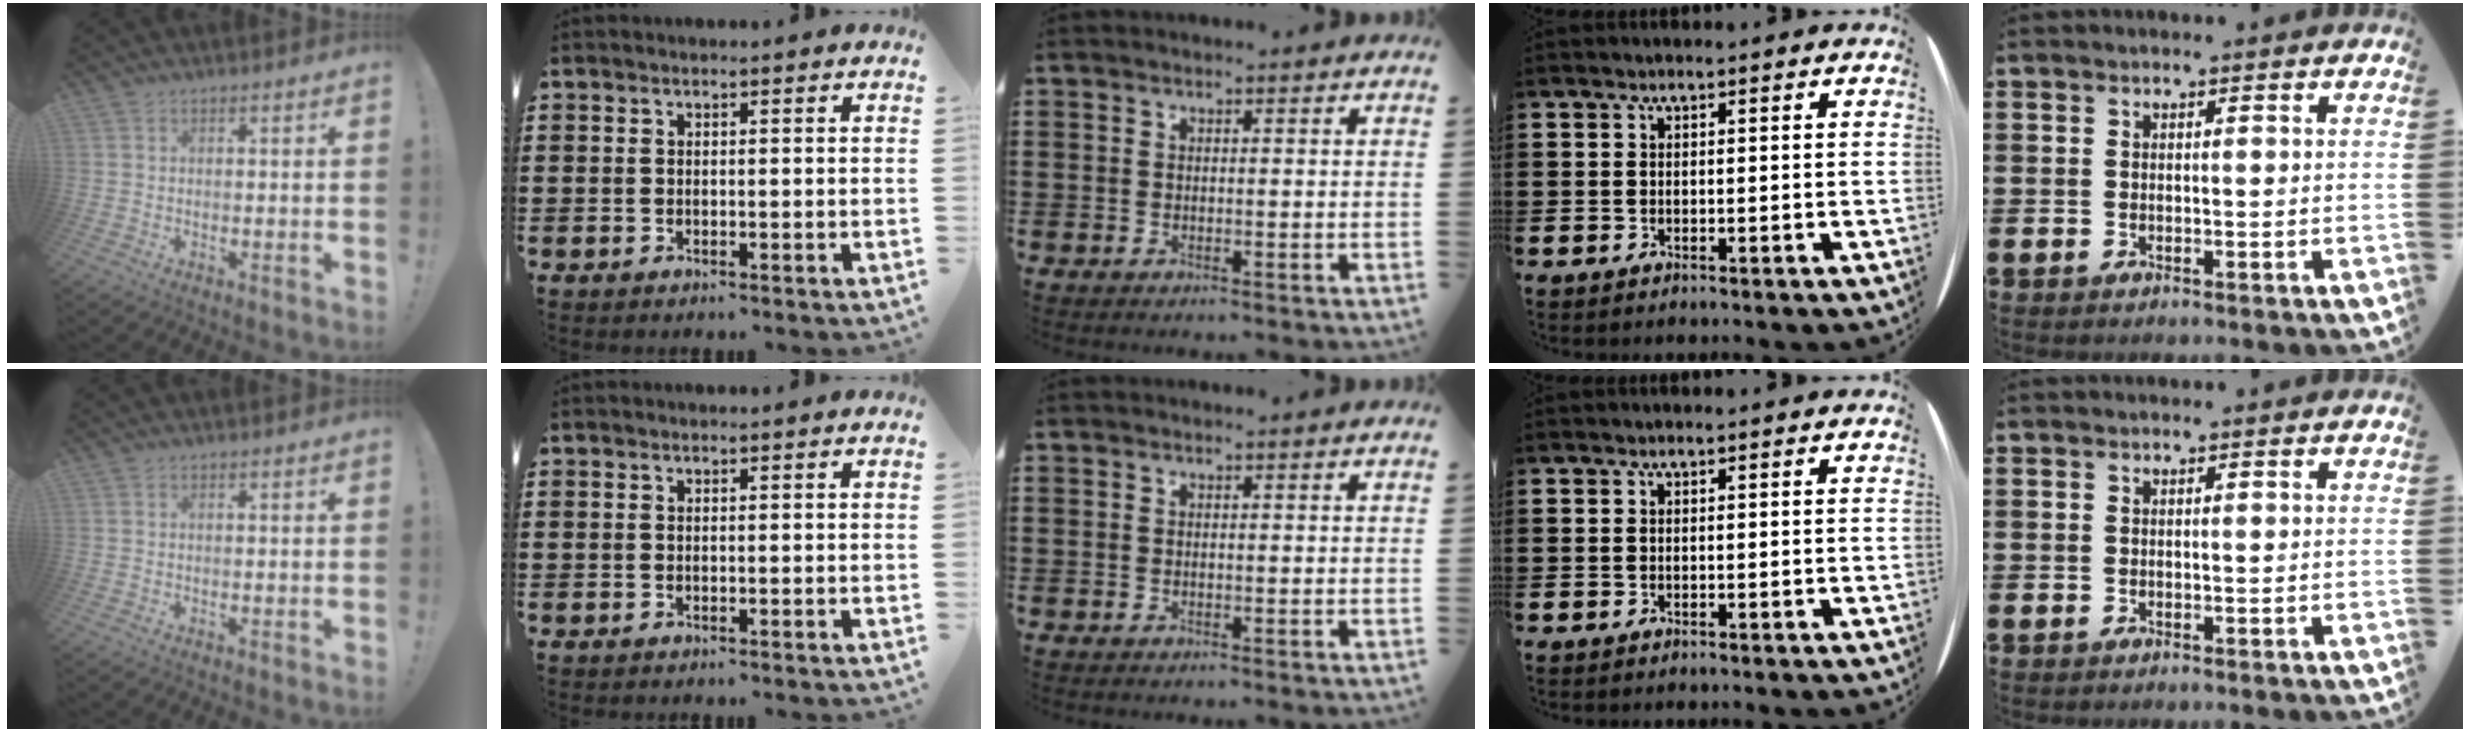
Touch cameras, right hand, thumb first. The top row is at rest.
{}